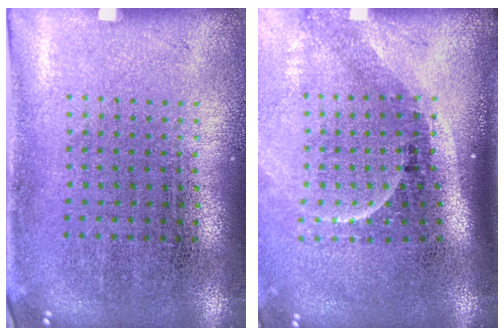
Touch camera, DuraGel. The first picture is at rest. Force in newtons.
{"total": 2.2, "press": 1.5, "slide": 1.7}